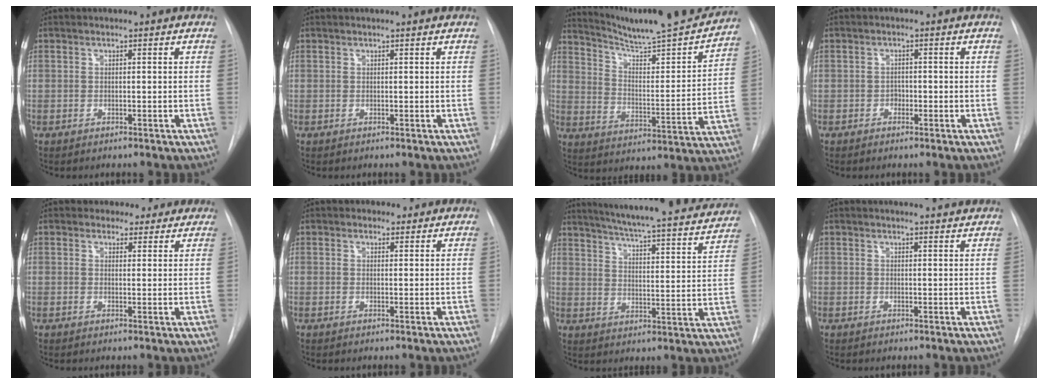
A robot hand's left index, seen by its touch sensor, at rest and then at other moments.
{"total": 1.1, "force": [1.1, -0.1, 0.3], "torque": [-0.007, 0.008, 0.014]}
{"total": 21.7, "force": [20.2, 1.0, 7.9], "torque": [-0.123, -0.048, 0.286]}
{"total": 1.2, "force": [-0.5, 0.9, 0.6], "torque": [-0.004, 0.005, -0.009]}
{"total": 6.4, "force": [5.5, 3.2, 0.0], "torque": [0.025, 0.003, 0.049]}
{"total": 2.7, "force": [2.2, 1.6, 0.1], "torque": [0.007, 0.005, 0.021]}
{"total": 26.4, "force": [23.8, 3.4, 11.1], "torque": [-0.169, -0.053, 0.295]}
{"total": 6.0, "force": [5.8, 0.5, 1.2], "torque": [-0.014, 0.004, 0.053]}